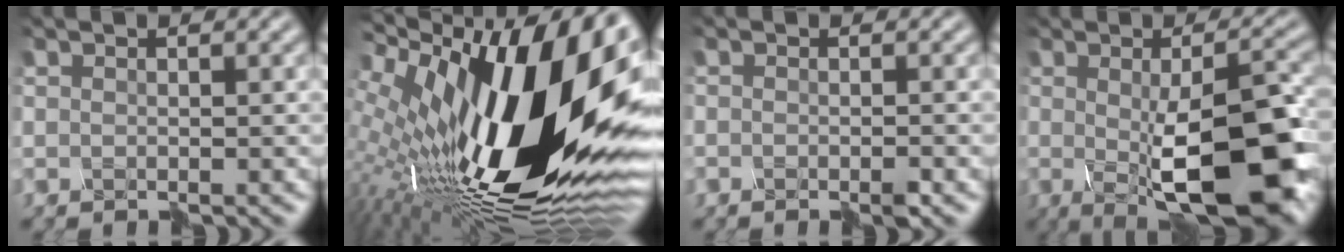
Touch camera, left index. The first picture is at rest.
{"total": 19.7, "force": [1.6, 8.7, 17.6], "torque": [-0.320, -0.013, 0.012]}
{"total": 1.4, "force": [-1.3, -0.4, 0.3], "torque": [-0.006, -0.008, -0.019]}
{"total": 11.4, "force": [-3.1, 3.8, 10.4], "torque": [-0.145, -0.011, -0.044]}